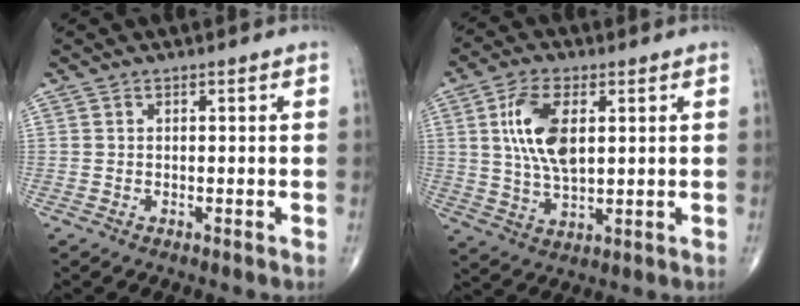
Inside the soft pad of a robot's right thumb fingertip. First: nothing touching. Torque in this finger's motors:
{"motor_torque": [0.52, 2.51, 1.18, 0.28, 0.12]}